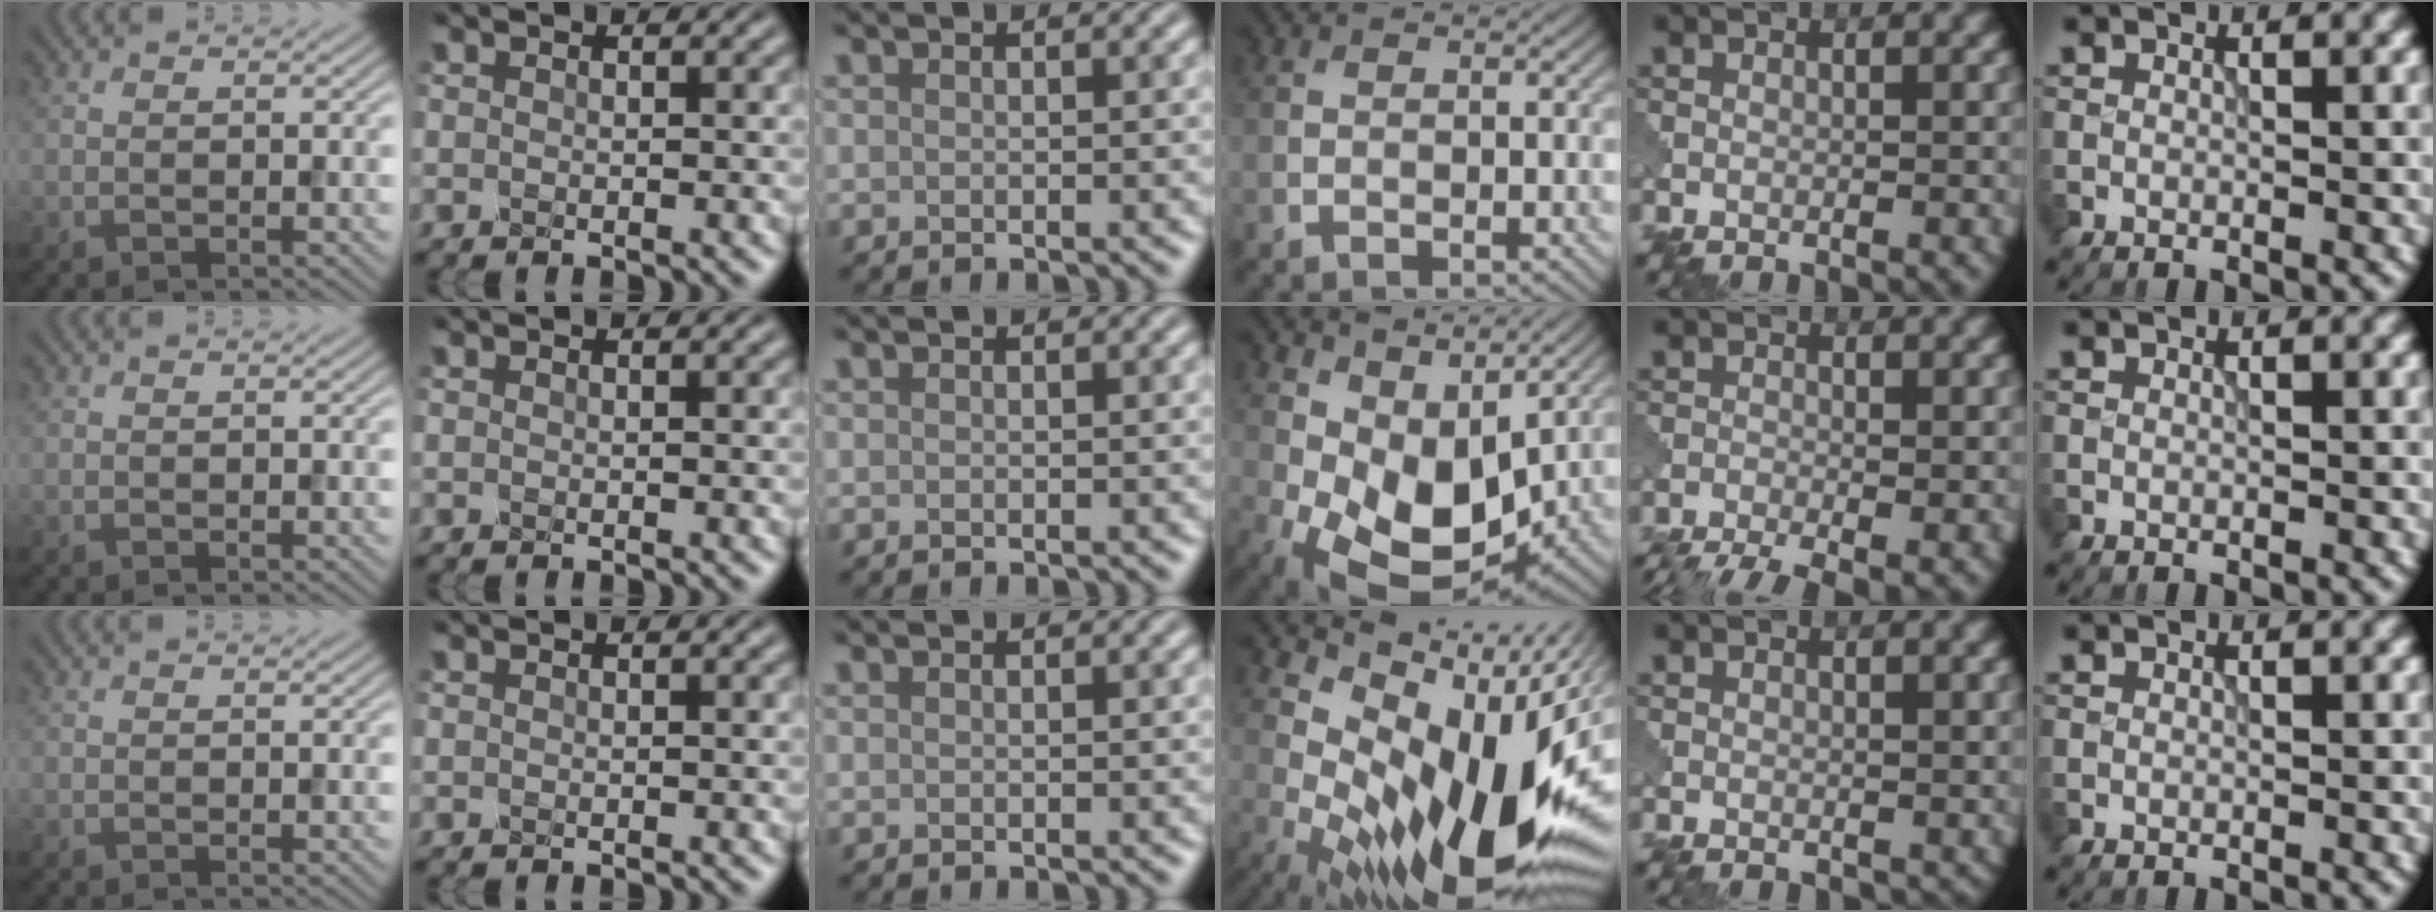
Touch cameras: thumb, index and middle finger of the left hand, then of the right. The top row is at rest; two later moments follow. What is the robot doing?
{"motion": "squeeze", "object": "foam earplug"}